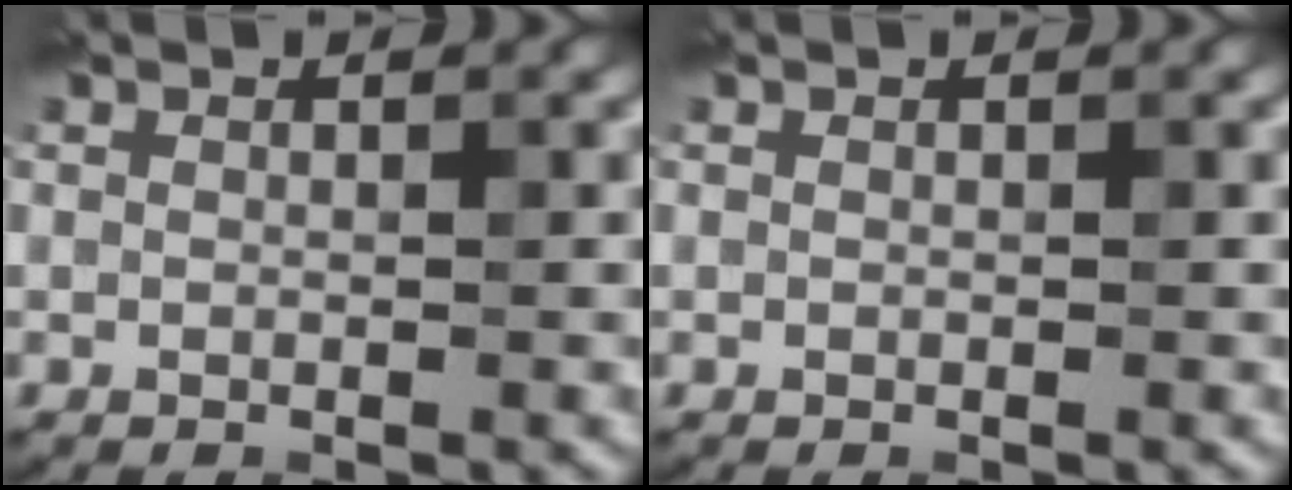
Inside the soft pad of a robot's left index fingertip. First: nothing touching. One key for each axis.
{"total": 0.0}